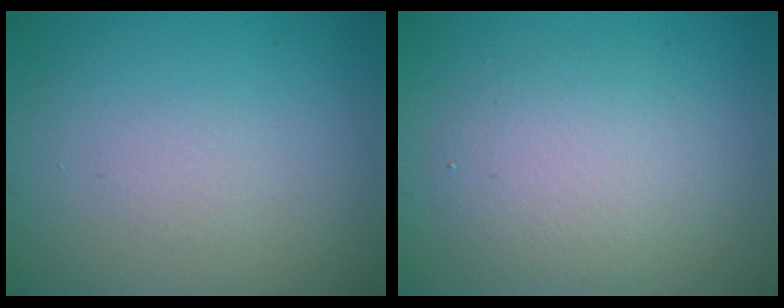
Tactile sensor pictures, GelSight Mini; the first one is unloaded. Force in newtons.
{"total": 3.5, "press": 3.5, "slide": 0.2}